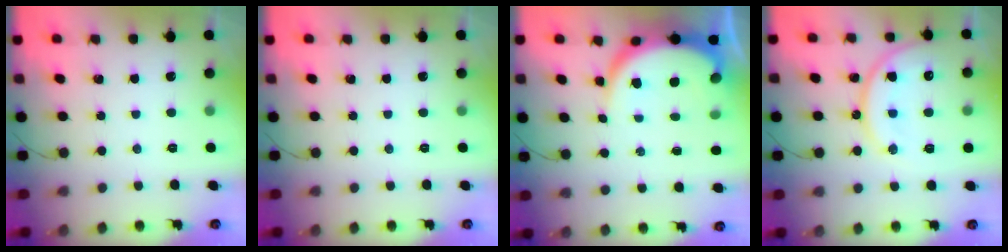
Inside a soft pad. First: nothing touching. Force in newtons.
{"total": 0.0}
{"total": 9.0, "press": 9.0, "slide": 1.0}
{"total": 13.9, "press": 13.8, "slide": 0.8}